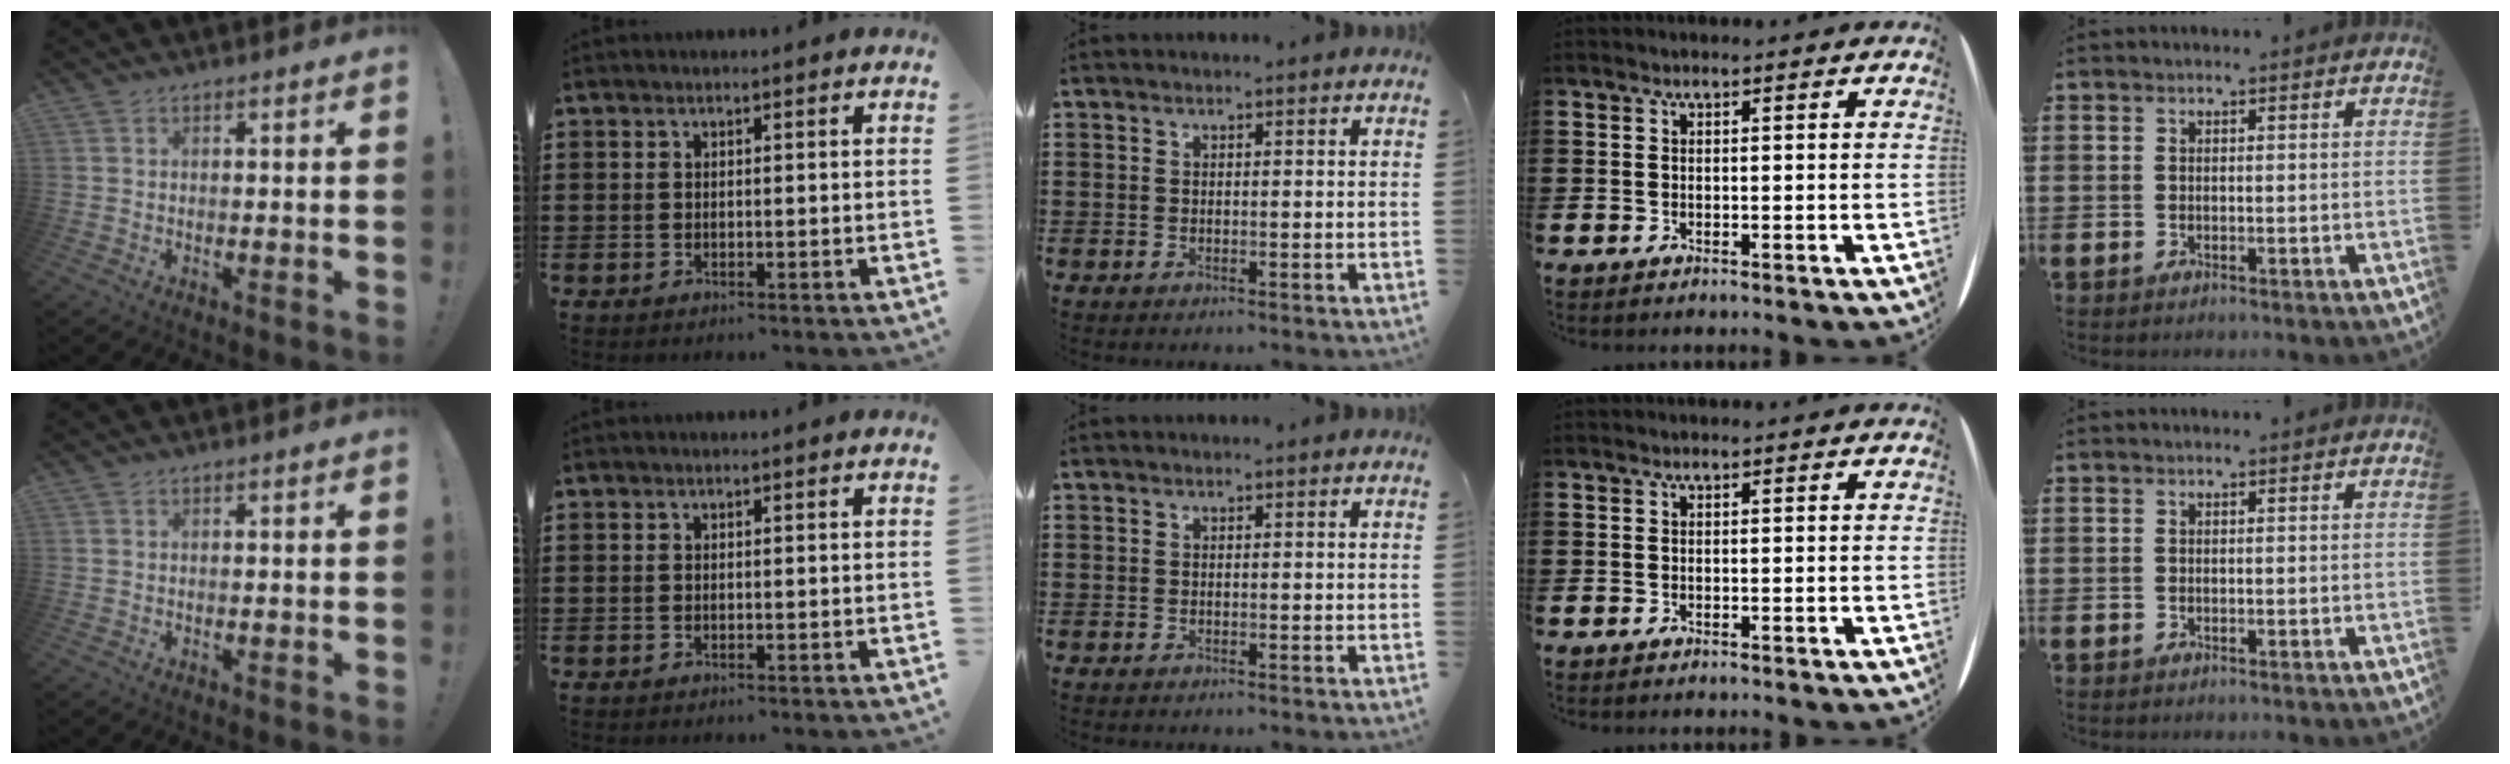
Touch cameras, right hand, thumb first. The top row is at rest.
{}